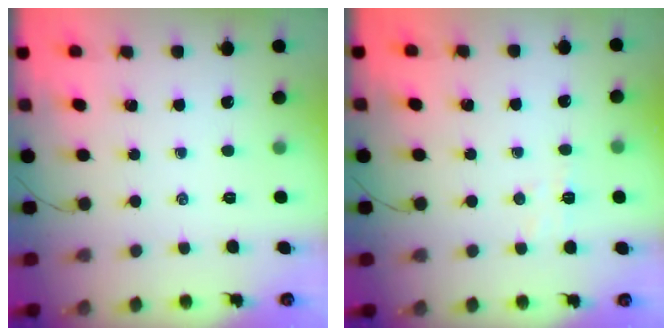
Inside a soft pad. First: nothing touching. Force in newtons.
{"total": 3.5, "press": 3.3, "slide": 0.9}